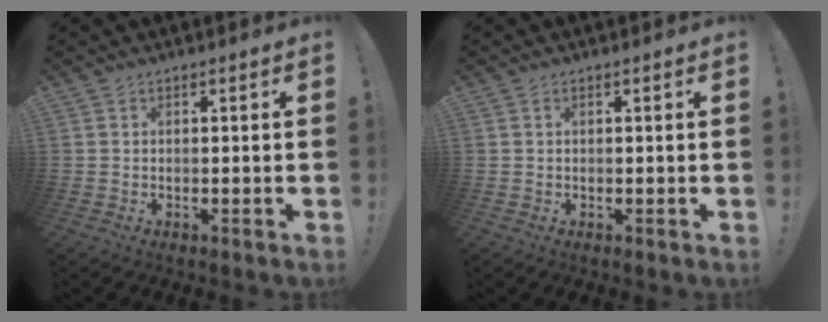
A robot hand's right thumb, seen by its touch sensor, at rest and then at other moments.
{"total": 0.0}